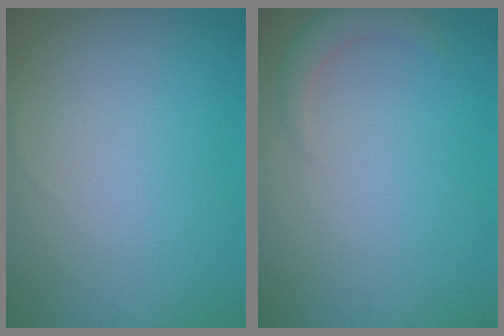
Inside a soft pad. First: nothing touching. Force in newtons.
{"total": 1.8, "press": 1.8, "slide": 0.3}